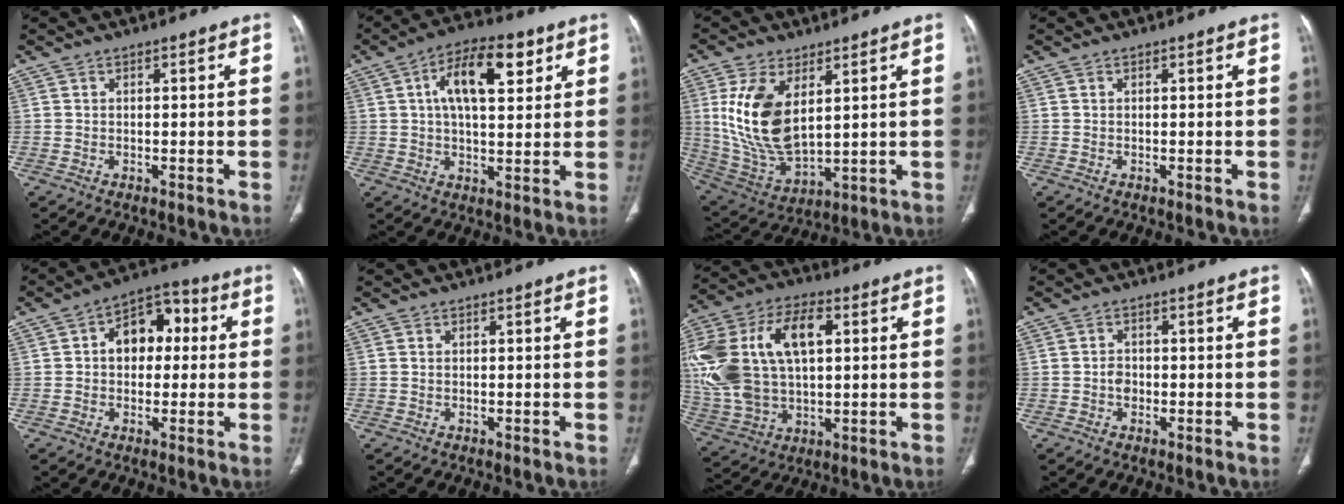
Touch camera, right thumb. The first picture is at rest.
{"total": 12.9, "force": [4.5, 6.0, 10.4], "torque": [-0.151, 0.003, 0.070]}
{"total": 15.8, "force": [4.4, 8.2, 12.7], "torque": [-0.248, -0.023, 0.106]}
{"total": 0.0}
{"total": 10.6, "force": [1.5, 7.3, 7.5], "torque": [-0.075, 0.029, 0.014]}
{"total": 0.0}
{"total": 25.6, "force": [4.7, 15.2, 20.1], "torque": [-0.446, 0.020, 0.090]}
{"total": 2.2, "force": [-0.5, 1.7, 1.2], "torque": [-0.013, 0.008, -0.011]}